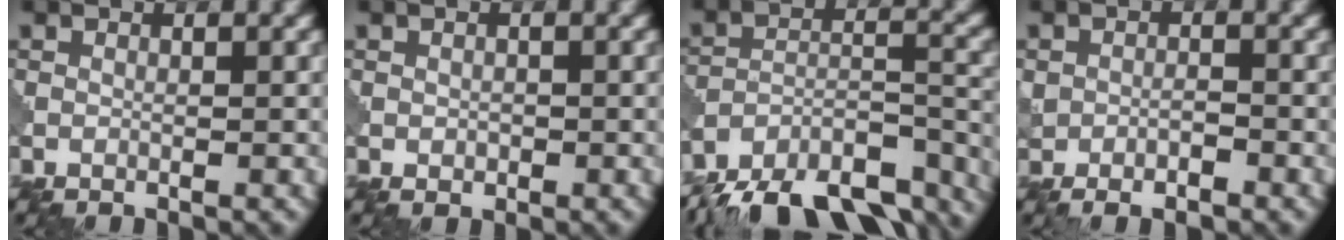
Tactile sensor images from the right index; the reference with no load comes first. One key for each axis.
{"total": 0.7, "fx": -0.1, "fy": 0.6, "fz": 0.4, "tx": -0.005, "ty": -0.003, "tz": -0.002}
{"total": 12.6, "fx": -10.8, "fy": 4.2, "fz": 5.0, "tx": -0.088, "ty": 0.004, "tz": -0.153}
{"total": 2.2, "fx": -1.1, "fy": 1.2, "fz": 1.5, "tx": -0.029, "ty": 0.000, "tz": -0.020}